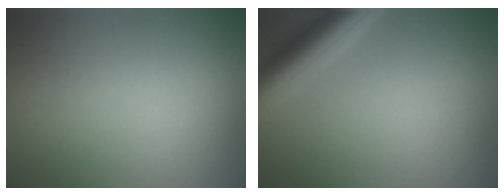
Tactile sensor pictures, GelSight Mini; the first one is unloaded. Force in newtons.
{"total": 5.4, "press": 5.4, "slide": 0.4}